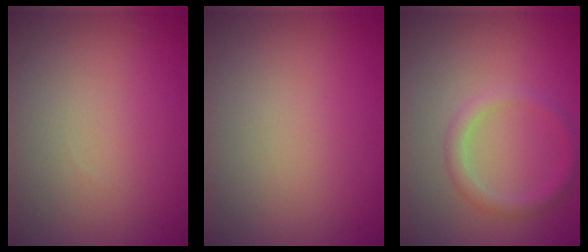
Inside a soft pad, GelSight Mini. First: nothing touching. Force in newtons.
{"total": 0.0}
{"total": 1.9, "press": 1.9, "slide": 0.1}